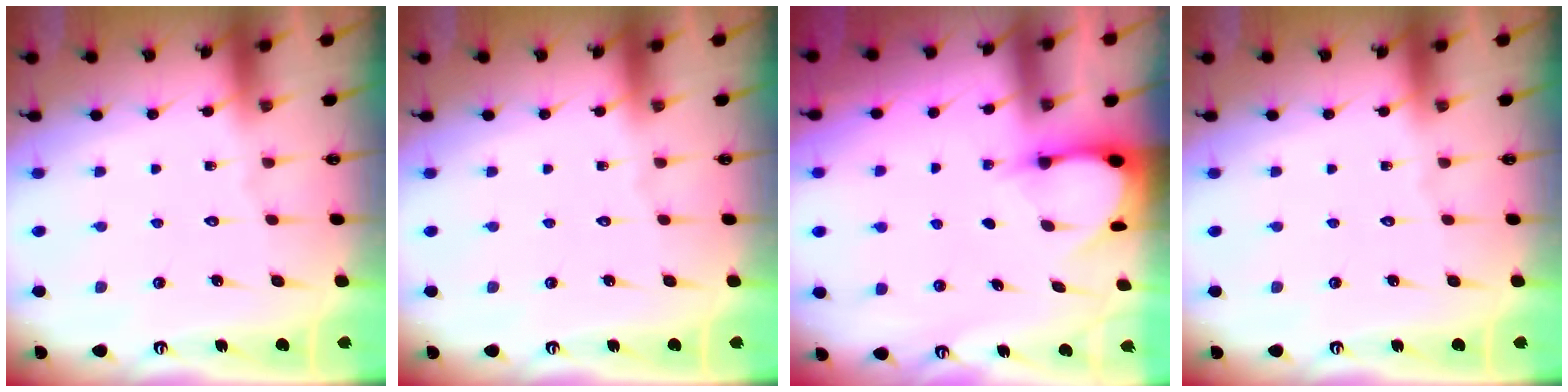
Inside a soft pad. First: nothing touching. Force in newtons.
{"total": 0.0}
{"total": 3.2, "press": 3.2, "slide": 0.4}
{"total": 0.0}